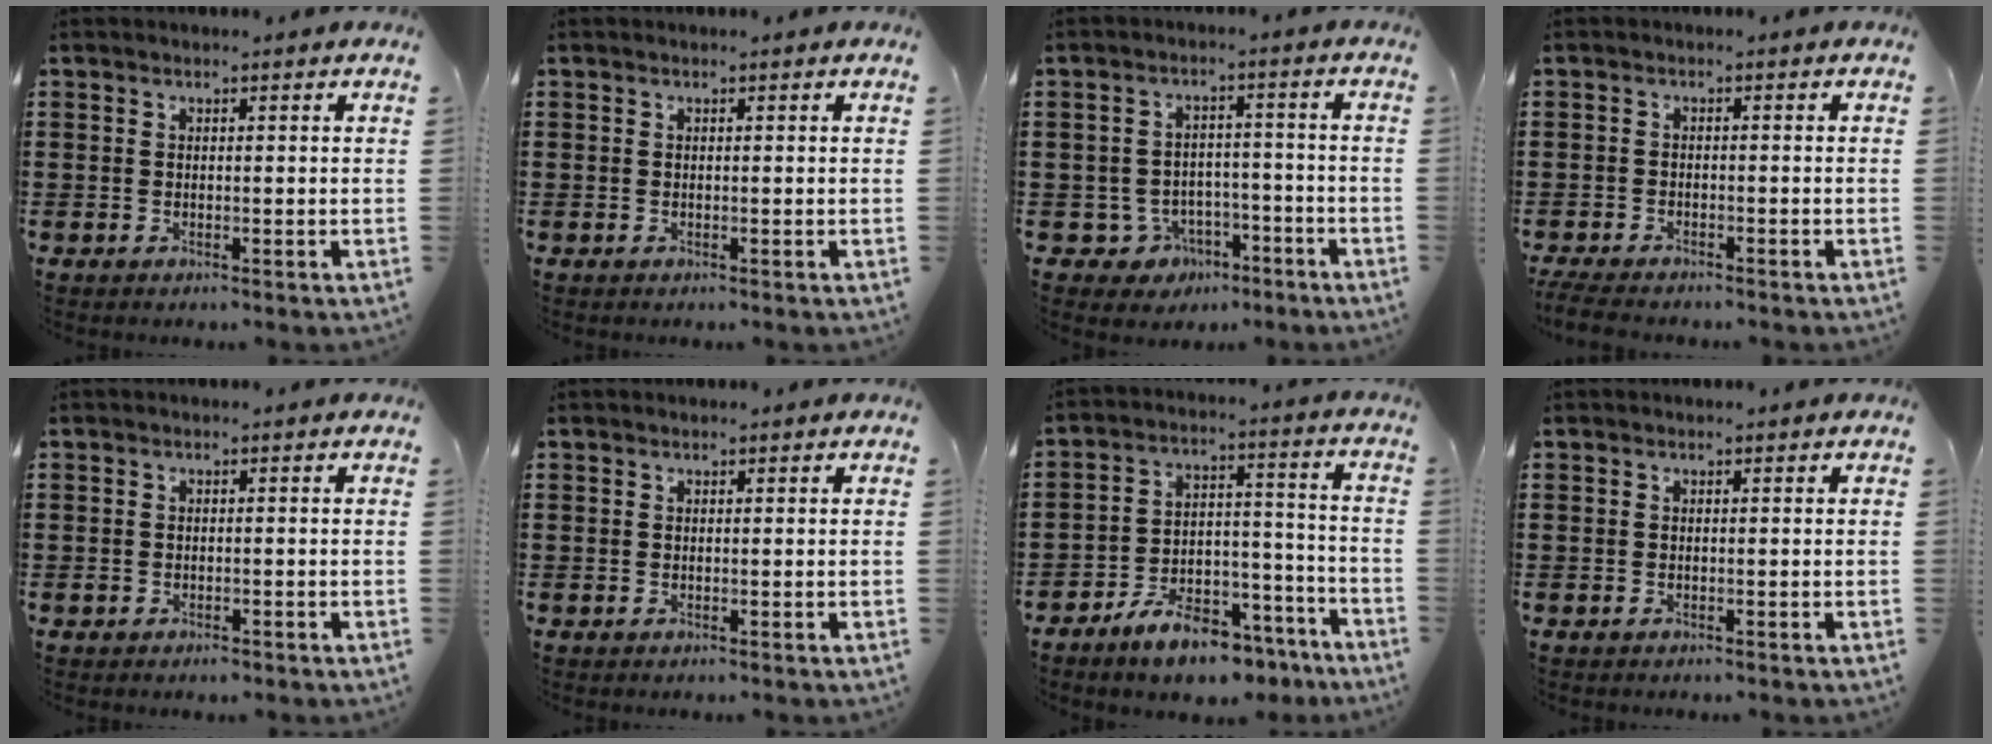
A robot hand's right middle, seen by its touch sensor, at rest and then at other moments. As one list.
[{"total": 0.0}, {"total": 4.1, "force": [-3.0, 2.7, 1.0], "torque": [-0.041, 0.006, -0.064]}, {"total": 2.3, "force": [-2.2, 0.2, 0.6], "torque": [-0.026, -0.003, -0.051]}, {"total": 0.7, "force": [-0.4, 0.5, 0.3], "torque": [-0.007, 0.000, -0.010]}, {"total": 0.0}, {"total": 9.2, "force": [-7.8, 3.0, 3.9], "torque": [-0.059, 0.036, -0.144]}, {"total": 0.0}]